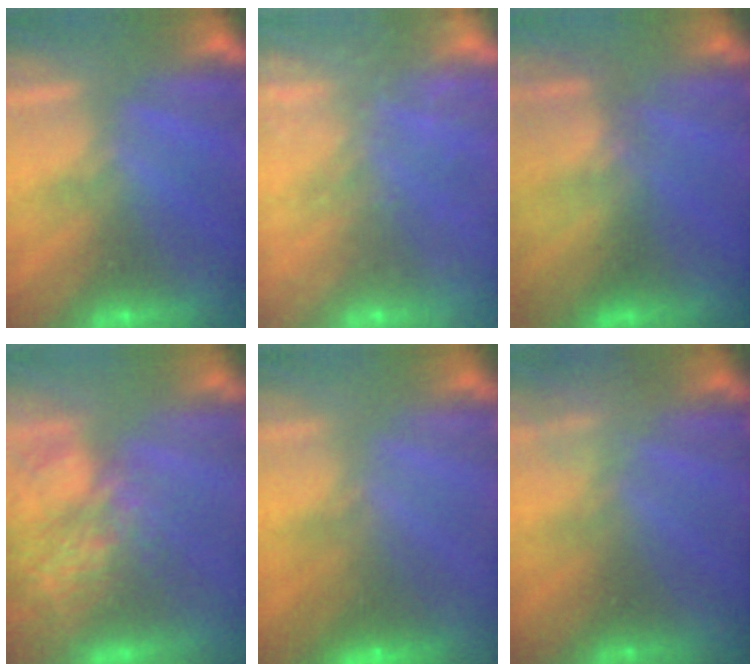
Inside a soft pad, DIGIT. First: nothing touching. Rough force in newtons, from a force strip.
{"total": 6.9}
{"total": 2.8}
{"total": 7.5}
{"total": 2.5}
{"total": 2.3}